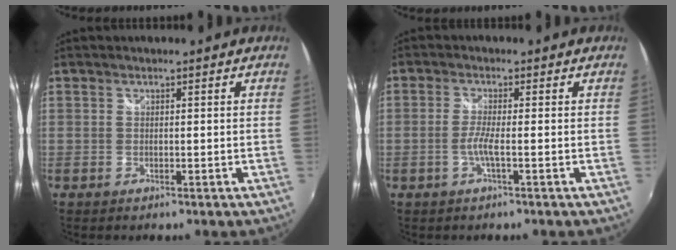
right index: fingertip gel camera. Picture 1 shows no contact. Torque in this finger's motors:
{"motor_torque": [0.50, 0.03, 0.21, 0.06]}